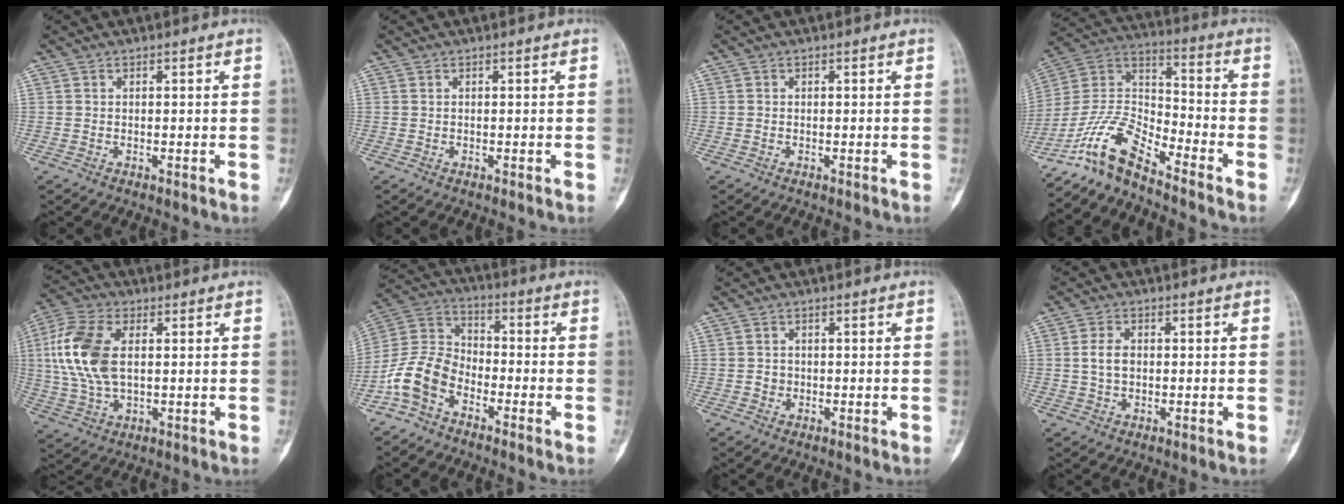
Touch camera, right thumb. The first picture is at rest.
{"total": 0.0}
{"total": 0.0}
{"total": 11.1, "force": [-9.5, 2.6, 5.1], "torque": [-0.108, 0.086, -0.195]}
{"total": 13.8, "force": [2.1, 7.7, 11.2], "torque": [-0.247, 0.006, 0.039]}
{"total": 10.3, "force": [-5.6, 6.8, 5.4], "torque": [-0.105, 0.050, -0.125]}
{"total": 1.5, "force": [-0.2, 1.4, 0.4], "torque": [0.006, 0.007, -0.004]}
{"total": 3.7, "force": [0.1, 2.5, 2.7], "torque": [-0.049, 0.006, 0.002]}